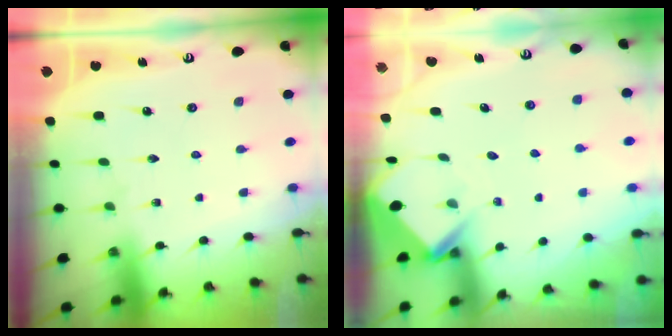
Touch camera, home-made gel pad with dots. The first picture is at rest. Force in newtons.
{"total": 3.7, "press": 3.7, "slide": 0.3}